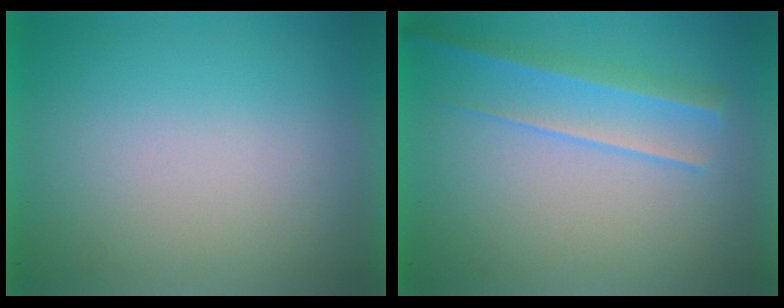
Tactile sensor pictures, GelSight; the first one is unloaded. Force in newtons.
{"total": 2.1}